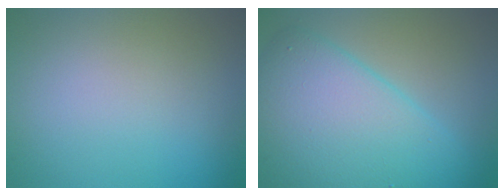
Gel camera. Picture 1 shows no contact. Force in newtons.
{"total": 9.3, "press": 9.3, "slide": 0.1}